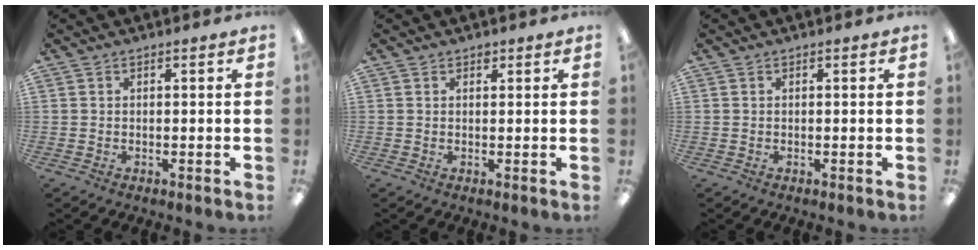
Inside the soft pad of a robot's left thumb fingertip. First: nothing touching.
{"total": 1.1, "force": [0.8, 0.7, 0.2], "torque": [0.003, -0.002, 0.014]}
{"total": 0.0}